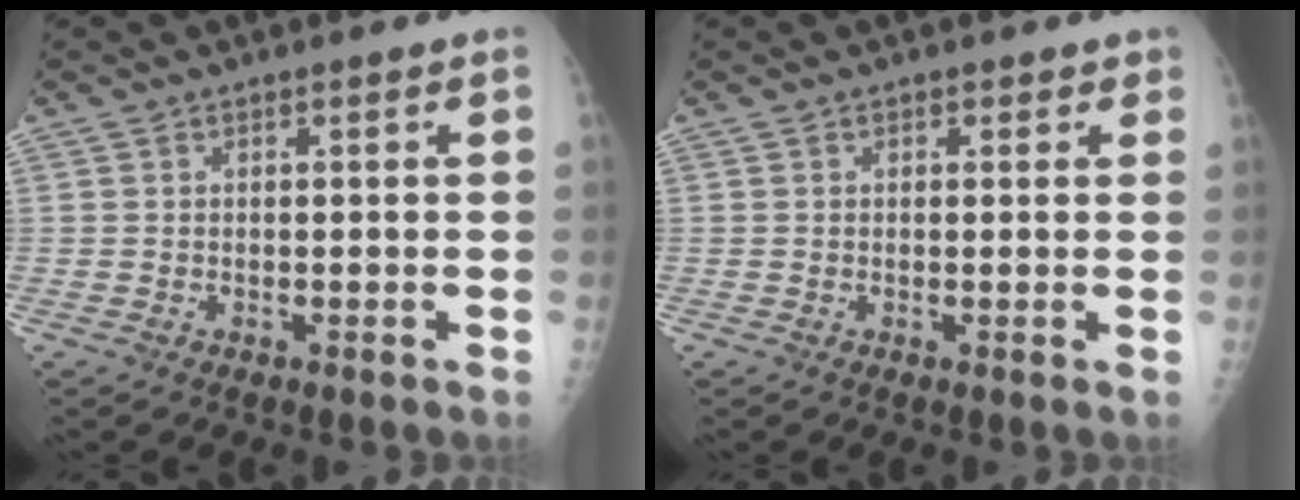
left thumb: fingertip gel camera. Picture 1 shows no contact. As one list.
[{"total": 1.5, "force": [0.9, 1.1, 0.6], "torque": [0.011, -0.001, 0.005]}]